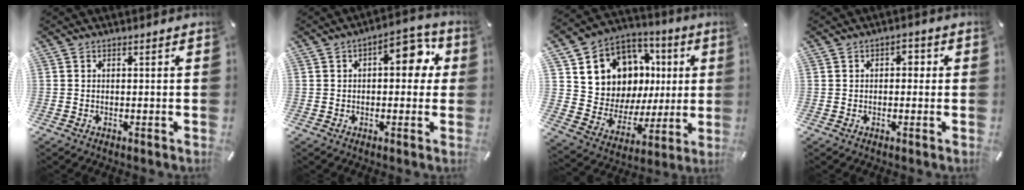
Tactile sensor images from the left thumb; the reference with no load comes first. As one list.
[{"total": 9.9, "force": [2.5, 5.4, 8.0], "torque": [-0.090, -0.008, 0.031]}, {"total": 11.4, "force": [4.1, 10.3, 2.6], "torque": [-0.050, -0.047, 0.089]}, {"total": 2.0, "force": [-0.2, 1.6, 1.3], "torque": [-0.018, 0.008, -0.010]}]